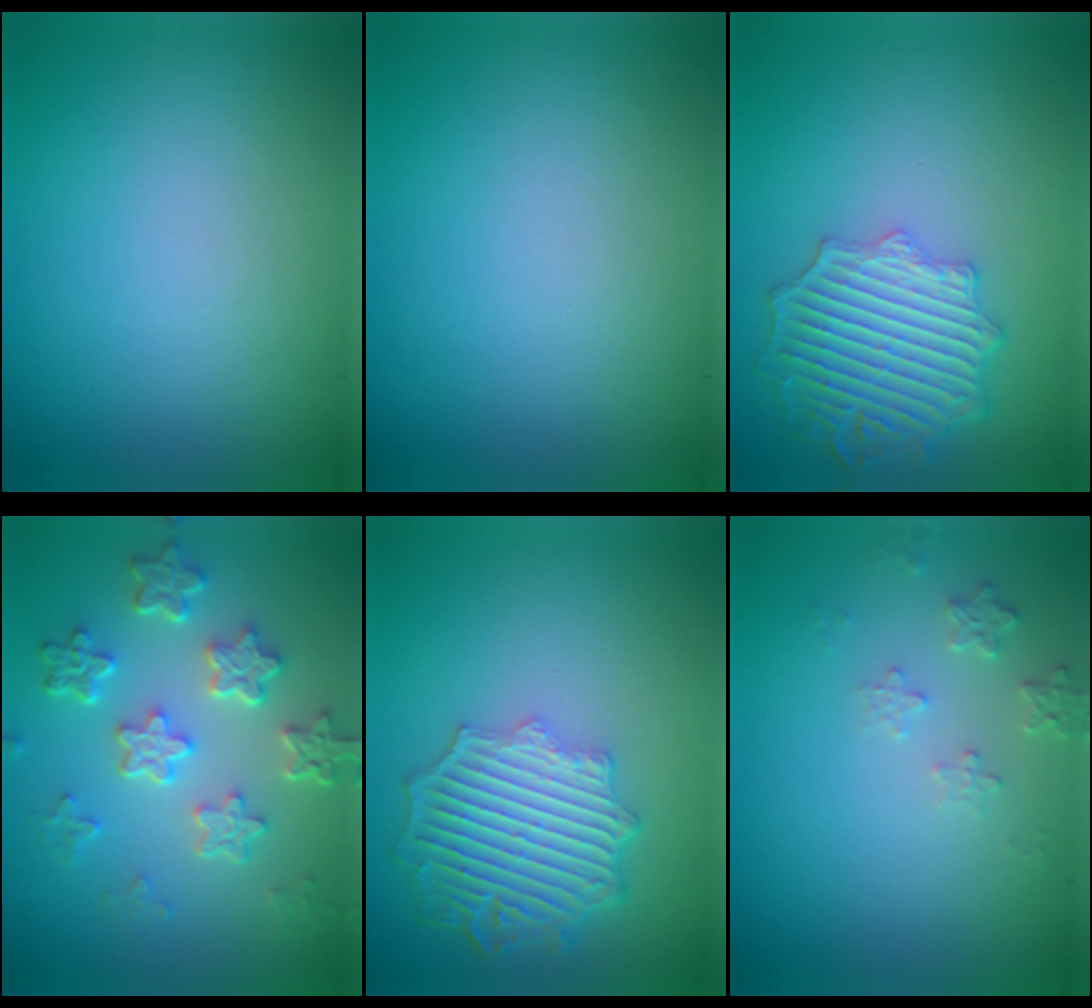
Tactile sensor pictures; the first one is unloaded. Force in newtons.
{"total": 0.0}
{"total": 6.2, "press": 5.1, "slide": 3.5}
{"total": 5.6, "press": 4.4, "slide": 3.6}
{"total": 6.9, "press": 5.5, "slide": 4.2}
{"total": 1.6, "press": 1.6, "slide": 0.4}